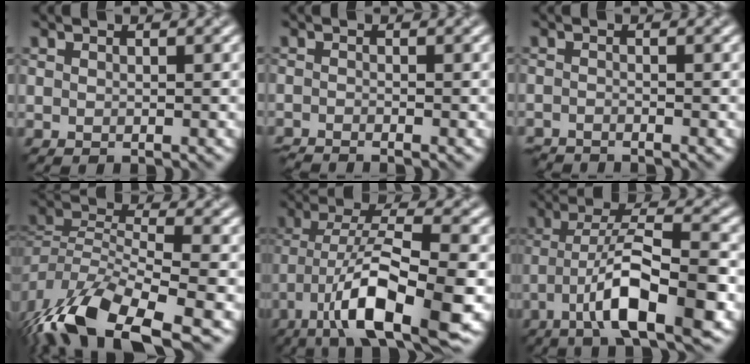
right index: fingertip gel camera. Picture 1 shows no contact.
{"total": 2.2, "force": [-2.0, 0.1, 0.9], "torque": [-0.026, -0.006, -0.047]}
{"total": 2.3, "force": [-2.3, 0.0, 0.4], "torque": [-0.017, -0.008, -0.049]}
{"total": 9.8, "force": [-5.5, 4.2, 7.0], "torque": [-0.131, -0.003, -0.111]}
{"total": 10.5, "force": [-4.8, 3.0, 8.9], "torque": [-0.157, 0.009, -0.086]}
{"total": 9.2, "force": [-4.1, 2.4, 7.9], "torque": [-0.132, 0.021, -0.073]}